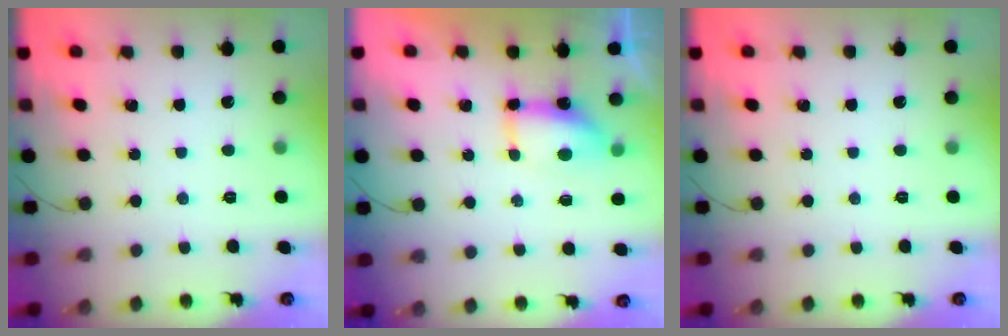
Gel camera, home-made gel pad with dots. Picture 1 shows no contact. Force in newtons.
{"total": 7.1, "press": 7.1, "slide": 0.5}
{"total": 0.0}